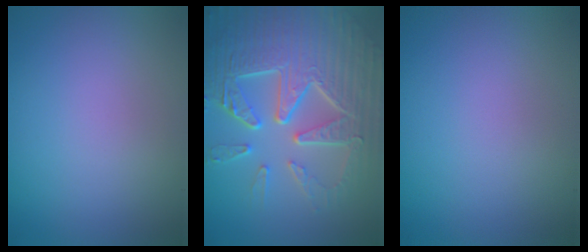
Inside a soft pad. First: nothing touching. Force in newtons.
{"total": 9.6, "press": 6.5, "slide": 7.0}
{"total": 0.0}